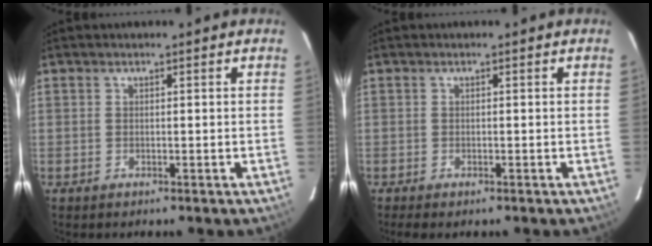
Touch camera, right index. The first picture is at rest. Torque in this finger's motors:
{"motor_torque": [0.04, 0.11, 0.13, 0.01]}